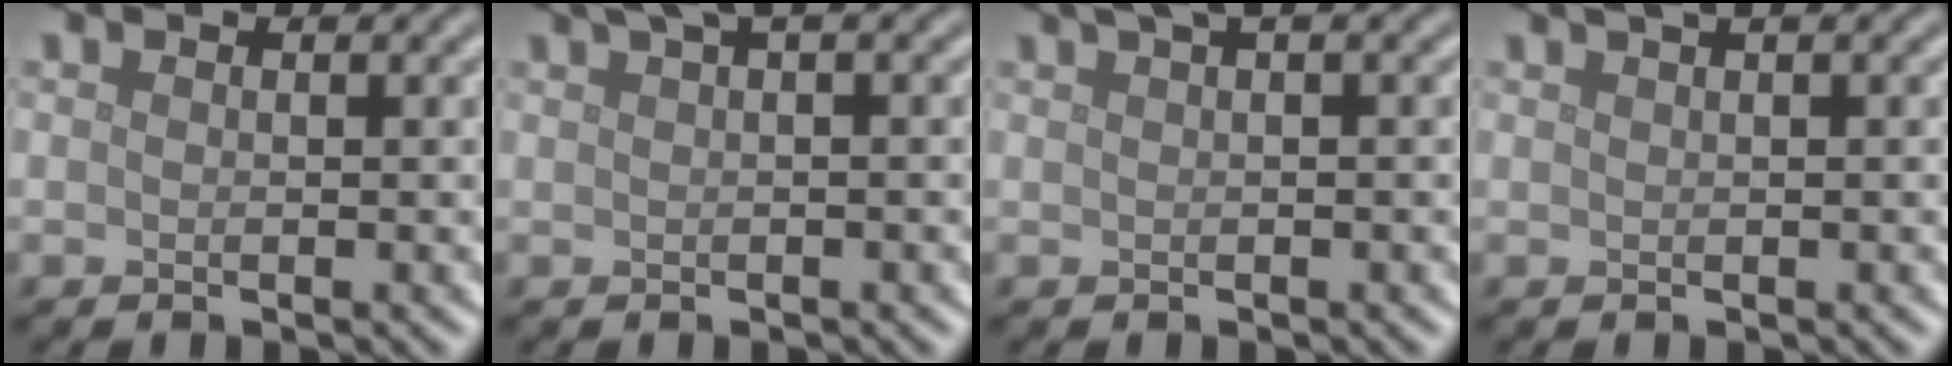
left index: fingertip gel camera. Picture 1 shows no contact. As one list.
[{"total": 3.0, "force": [1.7, 0.6, 2.3], "torque": [-0.030, 0.010, 0.028]}, {"total": 2.6, "force": [1.6, 0.6, 2.0], "torque": [-0.027, 0.008, 0.025]}, {"total": 2.8, "force": [1.8, 0.9, 2.0], "torque": [-0.019, 0.006, 0.019]}]